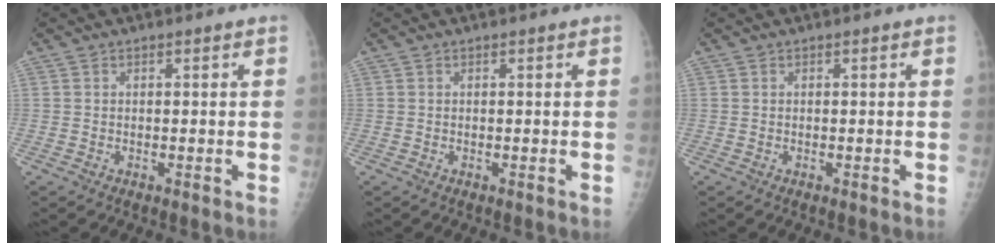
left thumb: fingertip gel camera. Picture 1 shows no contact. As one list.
[{"total": 0.0}, {"total": 0.0}]